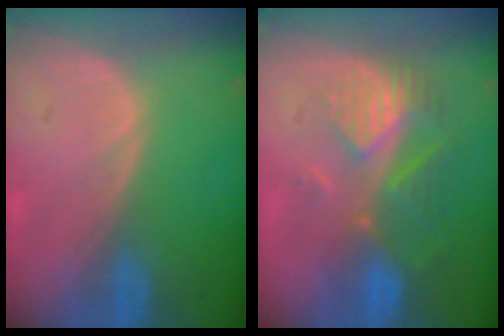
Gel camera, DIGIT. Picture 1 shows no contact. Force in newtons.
{"total": 8.8, "press": 7.9, "slide": 3.8}